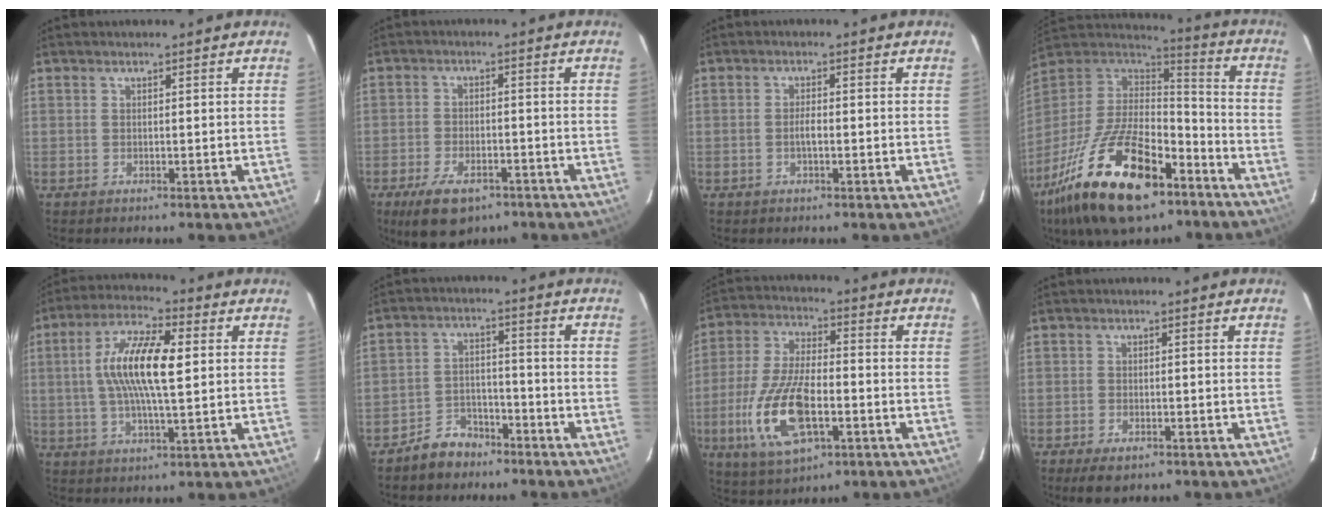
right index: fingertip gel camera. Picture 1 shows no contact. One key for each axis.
{"total": 9.3, "fx": -6.2, "fy": 4.4, "fz": 5.4, "tx": -0.122, "ty": -0.015, "tz": -0.099}
{"total": 1.9, "fx": -0.5, "fy": 0.6, "fz": 1.7, "tx": -0.033, "ty": 0.000, "tz": -0.011}
{"total": 27.1, "fx": -15.7, "fy": 11.9, "fz": 18.6, "tx": -0.371, "ty": -0.028, "tz": -0.260}
{"total": 12.4, "fx": 1.8, "fy": 3.2, "fz": 11.9, "tx": -0.226, "ty": 0.013, "tz": 0.026}
{"total": 6.4, "fx": -5.2, "fy": 3.6, "fz": 1.0, "tx": -0.037, "ty": 0.019, "tz": -0.080}
{"total": 16.1, "fx": -5.2, "fy": 6.8, "fz": 13.6, "tx": -0.294, "ty": -0.013, "tz": -0.092}
{"total": 4.0, "fx": -2.9, "fy": 1.7, "fz": 2.1, "tx": -0.054, "ty": -0.016, "tz": -0.048}